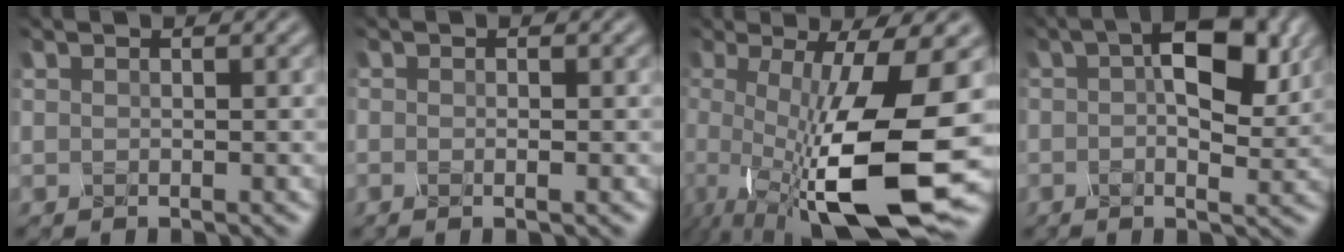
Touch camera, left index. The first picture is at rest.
{"total": 0.7, "force": [-0.3, 0.1, 0.7], "torque": [-0.009, -0.003, -0.007]}
{"total": 15.0, "force": [-3.9, 4.2, 13.8], "torque": [-0.212, -0.020, -0.062]}
{"total": 7.9, "force": [1.7, 3.9, 6.7], "torque": [-0.102, 0.007, 0.018]}